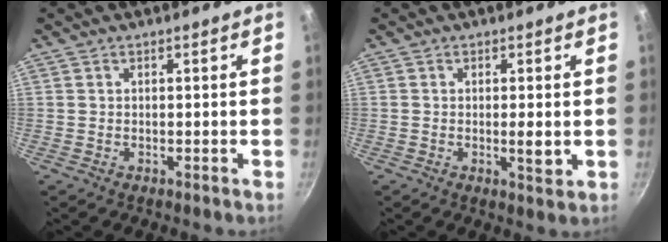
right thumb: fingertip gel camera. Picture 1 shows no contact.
{"total": 3.0, "force": [-0.2, 0.7, 2.9], "torque": [-0.055, -0.007, -0.004]}